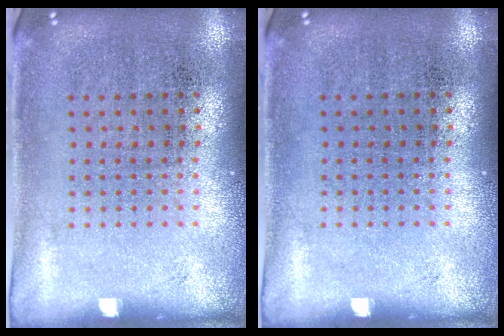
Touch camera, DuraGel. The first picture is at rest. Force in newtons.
{"total": 0.0}